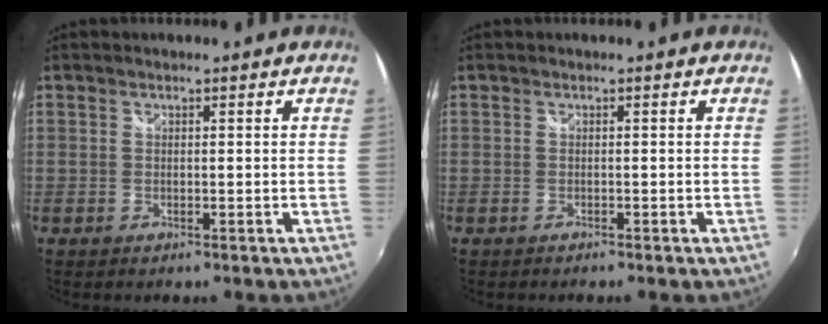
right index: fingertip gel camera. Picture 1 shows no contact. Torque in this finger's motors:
{"motor_torque": [-0.05, -0.09, 0.06, 0.00]}